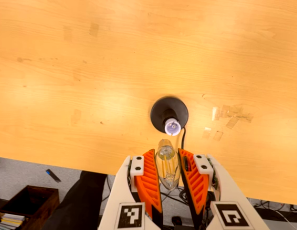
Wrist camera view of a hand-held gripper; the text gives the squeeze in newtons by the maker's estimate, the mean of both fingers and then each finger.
{"total": 8.6, "left": 8.1, "right": 9.1}